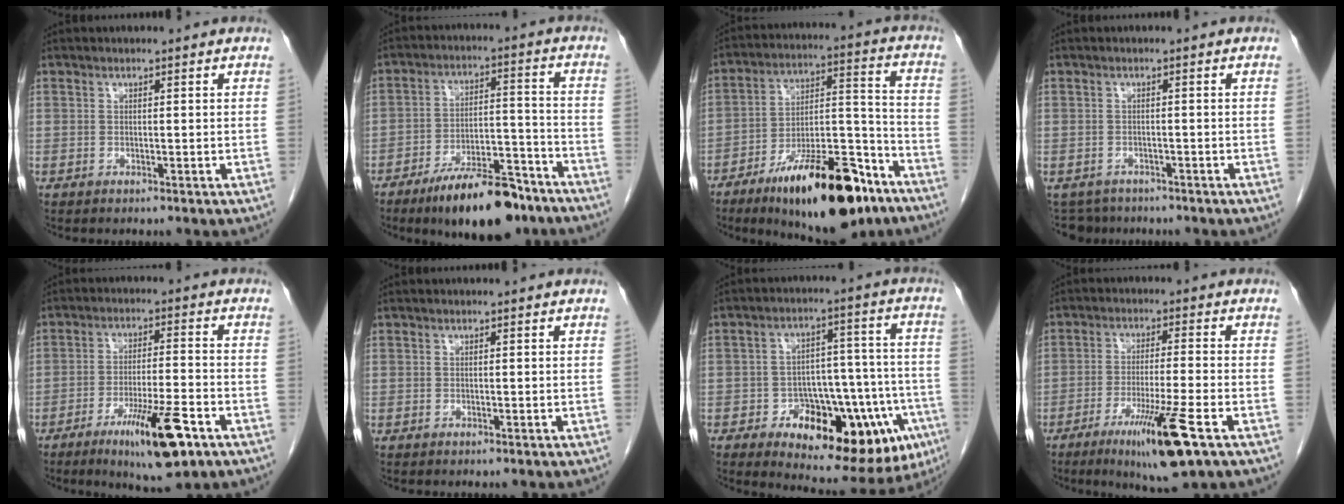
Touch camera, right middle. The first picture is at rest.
{"total": 13.7, "force": [-10.1, 4.0, 8.4], "torque": [-0.123, 0.015, -0.163]}
{"total": 20.9, "force": [-13.6, 5.7, 14.9], "torque": [-0.200, 0.020, -0.216]}
{"total": 3.8, "force": [-3.2, 2.0, -0.3], "torque": [0.006, -0.002, -0.052]}
{"total": 10.9, "force": [-6.0, 1.3, 9.0], "torque": [-0.150, -0.018, -0.095]}
{"total": 0.0}
{"total": 19.8, "force": [-8.9, 8.0, 15.8], "torque": [-0.159, 0.029, -0.108]}
{"total": 10.9, "force": [-5.7, -0.1, 9.3], "torque": [-0.164, -0.030, -0.092]}